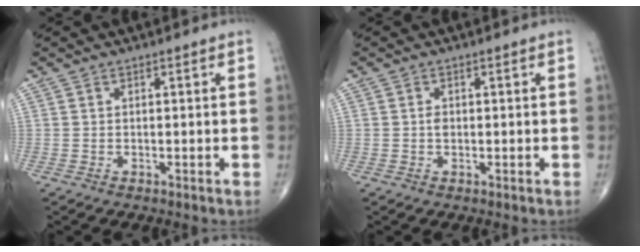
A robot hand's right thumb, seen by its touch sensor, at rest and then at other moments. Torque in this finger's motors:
{"motor_torque": [0.67, 0.51, 0.34, -0.28, -0.05]}